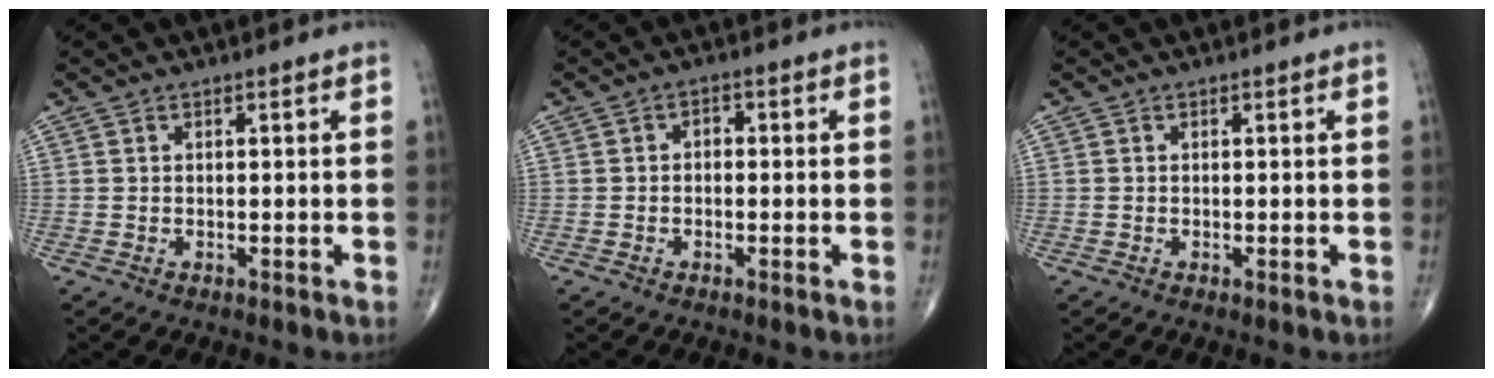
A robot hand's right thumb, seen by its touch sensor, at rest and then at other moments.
{"total": 1.7, "force": [-0.2, 1.2, 1.2], "torque": [-0.006, 0.008, -0.010]}
{"total": 0.0}